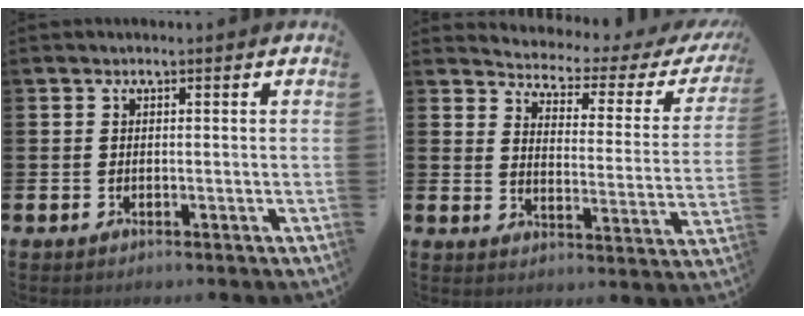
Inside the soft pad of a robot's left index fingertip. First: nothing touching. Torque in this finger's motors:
{"motor_torque": [0.99, -1.15, 0.17, -0.02]}